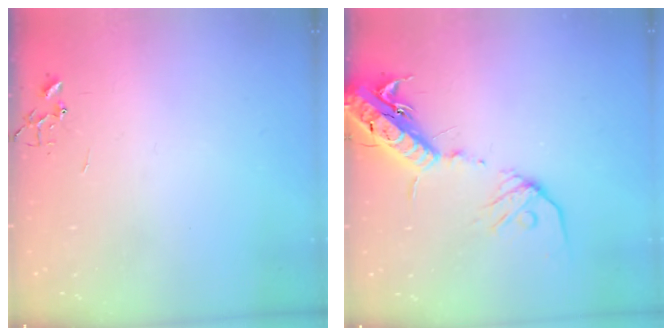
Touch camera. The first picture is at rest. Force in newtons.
{"total": 17.9, "press": 17.4, "slide": 4.3}